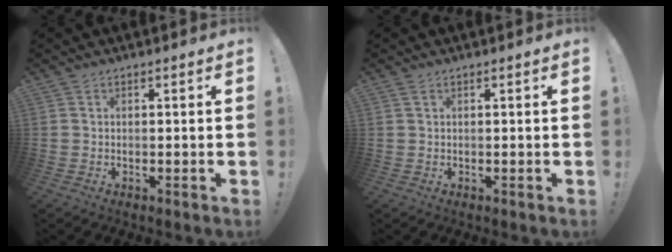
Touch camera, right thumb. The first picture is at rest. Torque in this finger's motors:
{"motor_torque": [-0.04, -0.06, 0.03, 0.05, -0.01]}